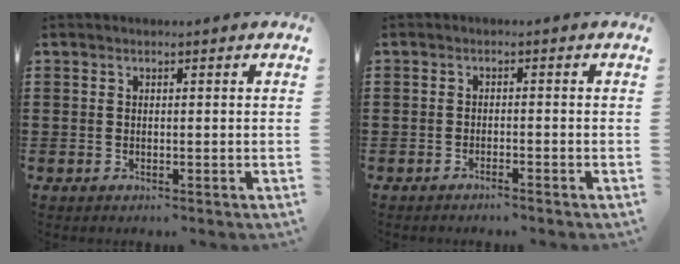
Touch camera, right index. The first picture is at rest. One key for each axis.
{"total": 1.3, "fx": -1.3, "fy": -0.2, "fz": 0.2, "tx": -0.005, "ty": 0.000, "tz": -0.025}